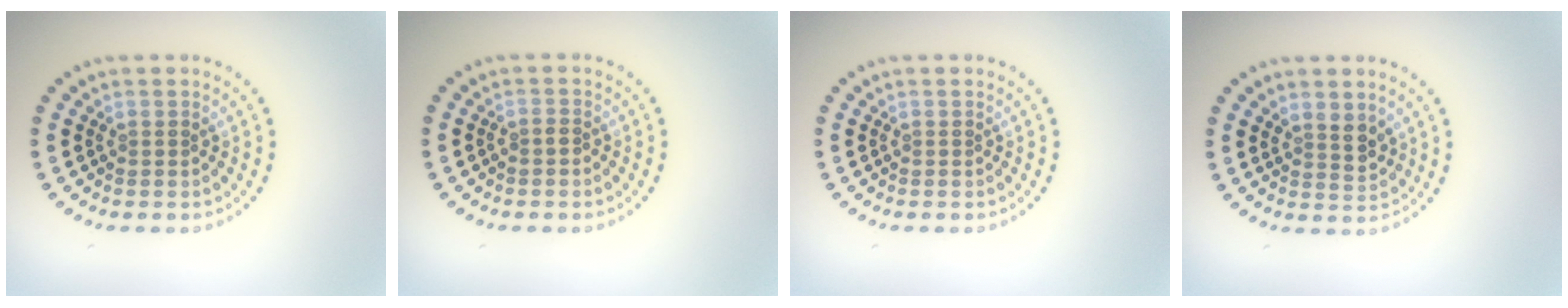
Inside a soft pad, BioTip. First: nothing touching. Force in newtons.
{"total": 0.6, "press": 0.2, "slide": 0.6}
{"total": 0.0}
{"total": 2.0, "press": 1.9, "slide": 0.8}